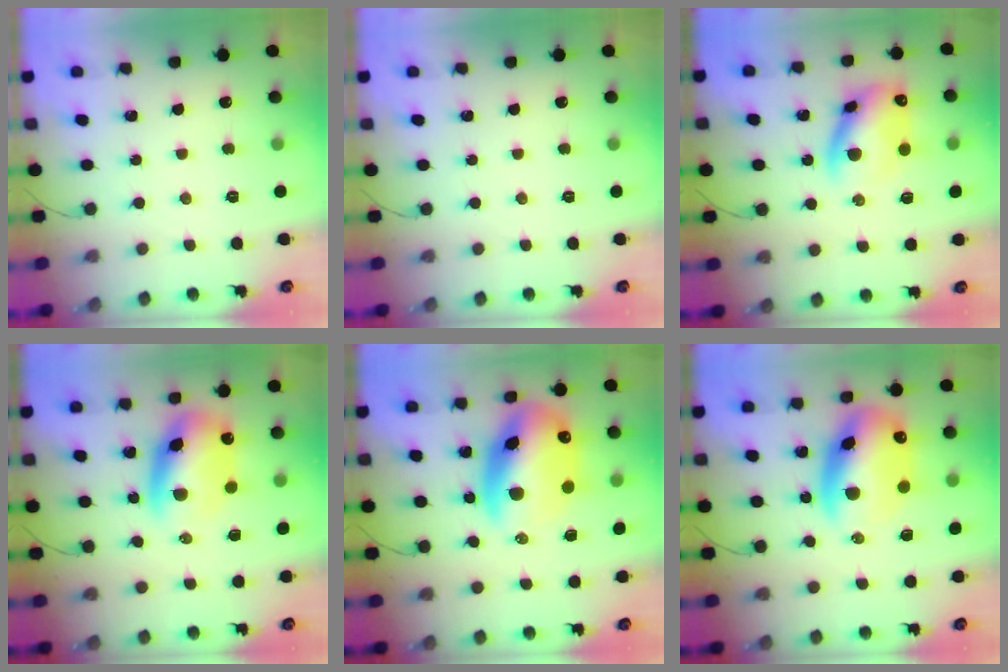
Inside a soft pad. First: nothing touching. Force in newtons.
{"total": 0.0}
{"total": 11.5, "press": 11.1, "slide": 2.7}
{"total": 11.3, "press": 10.9, "slide": 2.9}
{"total": 17.6, "press": 17.0, "slide": 4.3}
{"total": 15.8, "press": 15.3, "slide": 4.2}